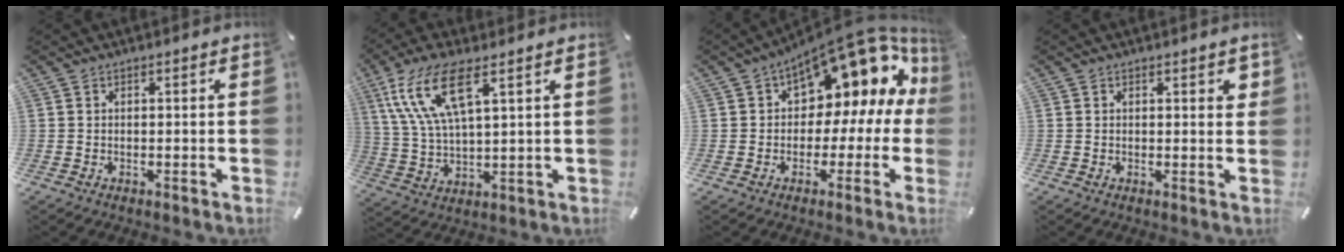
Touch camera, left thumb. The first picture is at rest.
{"total": 13.2, "force": [6.7, 4.5, 10.5], "torque": [-0.243, -0.013, 0.118]}
{"total": 14.9, "force": [9.1, 8.4, 8.3], "torque": [-0.111, -0.084, 0.152]}
{"total": 1.5, "force": [0.8, 0.8, 1.0], "torque": [-0.004, -0.003, 0.009]}